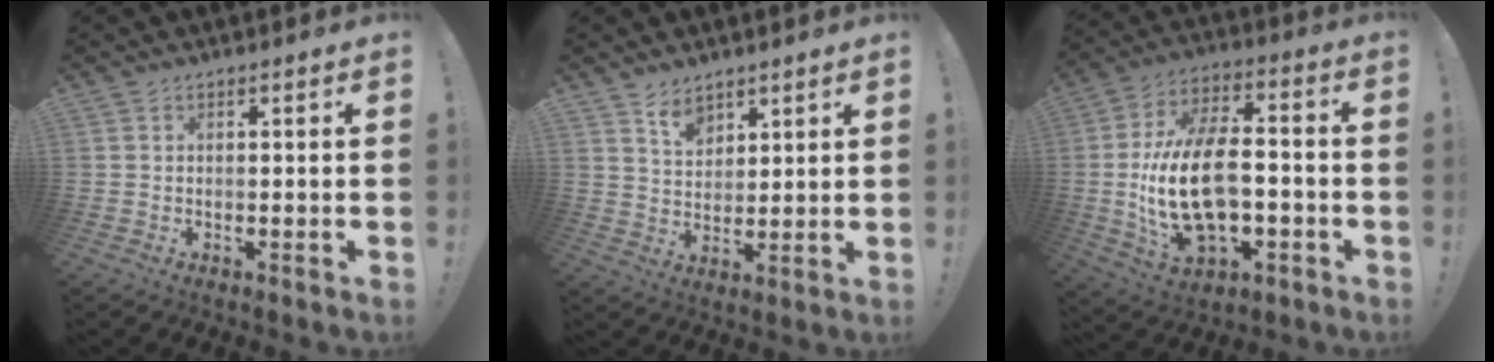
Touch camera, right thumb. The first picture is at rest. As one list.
[{"total": 6.4, "force": [4.9, 3.6, 1.9], "torque": [-0.035, -0.031, 0.093]}, {"total": 21.9, "force": [-3.1, 12.6, 17.6], "torque": [-0.329, 0.017, -0.048]}]